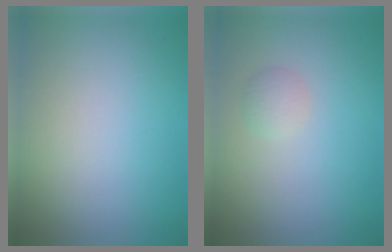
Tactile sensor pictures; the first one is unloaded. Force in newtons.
{"total": 1.1, "press": 1.1, "slide": 0.0}